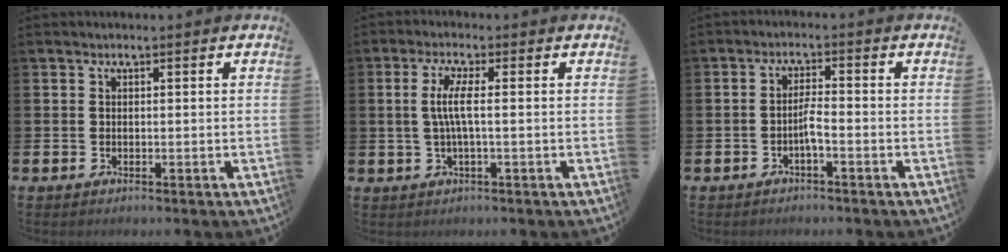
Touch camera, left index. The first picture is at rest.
{"total": 3.6, "force": [0.2, 0.4, 3.6], "torque": [-0.068, 0.000, 0.002]}
{"total": 2.3, "force": [-1.1, 0.2, 2.0], "torque": [-0.037, 0.003, -0.021]}